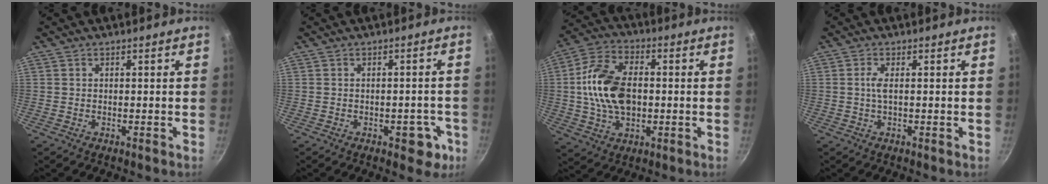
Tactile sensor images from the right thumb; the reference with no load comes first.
{"total": 5.4, "force": [-2.2, 3.0, 3.9], "torque": [-0.021, 0.018, -0.021]}
{"total": 14.9, "force": [0.2, 9.4, 11.6], "torque": [-0.201, 0.019, -0.005]}
{"total": 2.2, "force": [0.2, 0.5, 2.2], "torque": [-0.051, 0.002, 0.000]}